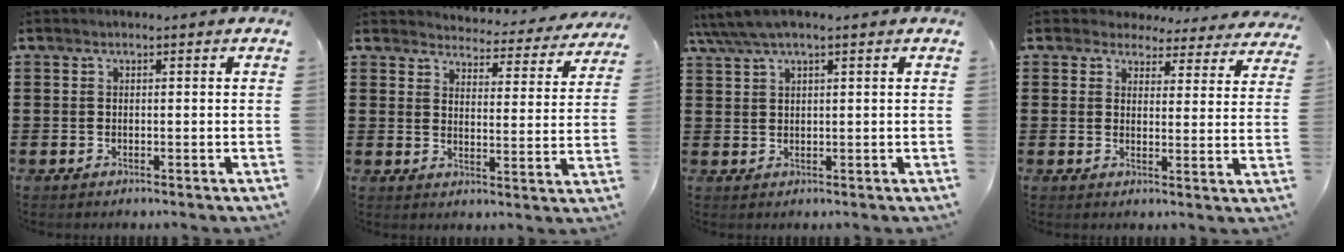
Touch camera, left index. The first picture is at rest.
{"total": 4.0, "force": [3.9, 0.2, 0.4], "torque": [-0.023, -0.035, 0.063]}
{"total": 3.0, "force": [1.9, 0.5, 2.2], "torque": [-0.045, 0.005, 0.035]}
{"total": 3.7, "force": [3.5, 1.2, 0.5], "torque": [-0.021, -0.017, 0.060]}